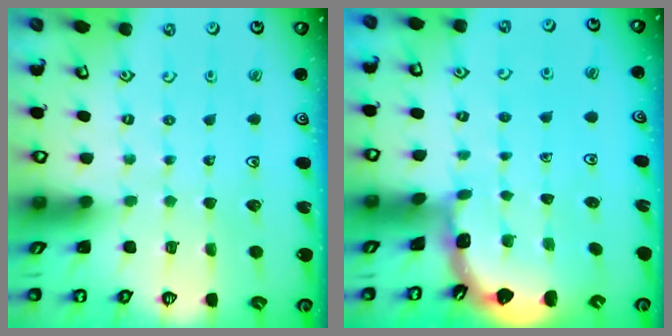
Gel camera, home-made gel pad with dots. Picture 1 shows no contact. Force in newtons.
{"total": 1.3, "press": 1.3, "slide": 0.1}